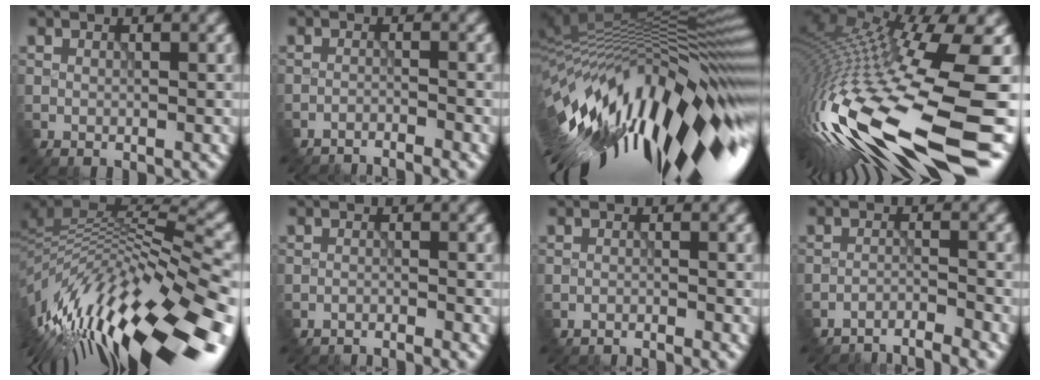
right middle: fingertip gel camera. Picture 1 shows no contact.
{"total": 4.0, "force": [-4.0, 0.1, 0.6], "torque": [-0.019, 0.001, -0.065]}
{"total": 16.7, "force": [-4.1, 5.2, 15.3], "torque": [-0.248, 0.000, -0.074]}
{"total": 18.2, "force": [-4.3, 3.8, 17.3], "torque": [-0.346, -0.025, -0.066]}
{"total": 14.4, "force": [-6.2, 4.8, 12.0], "torque": [-0.228, 0.016, -0.096]}
{"total": 3.1, "force": [-3.0, 0.0, 0.5], "torque": [-0.015, 0.003, -0.050]}
{"total": 2.7, "force": [-2.7, 0.0, 0.5], "torque": [-0.014, 0.004, -0.045]}
{"total": 4.7, "force": [-4.6, 0.3, 0.9], "torque": [-0.017, 0.003, -0.076]}